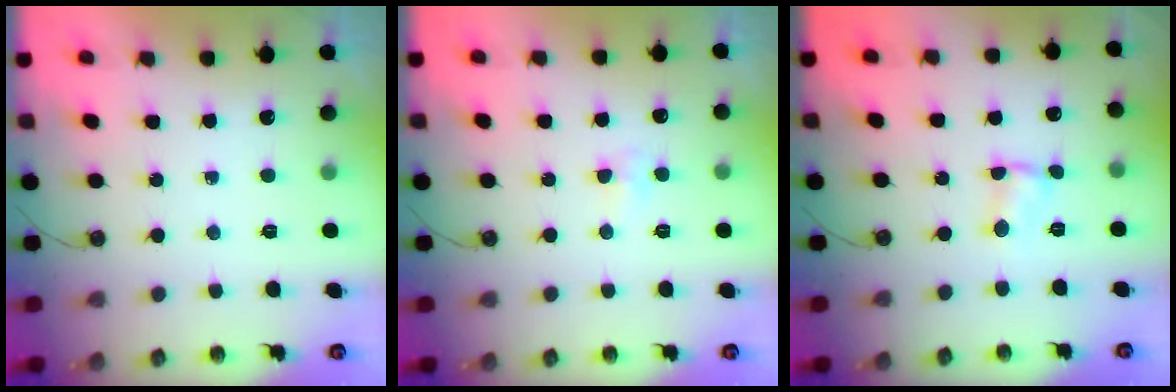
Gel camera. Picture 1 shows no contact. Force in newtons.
{"total": 3.7, "press": 3.6, "slide": 0.7}
{"total": 1.4, "press": 1.4, "slide": 0.2}